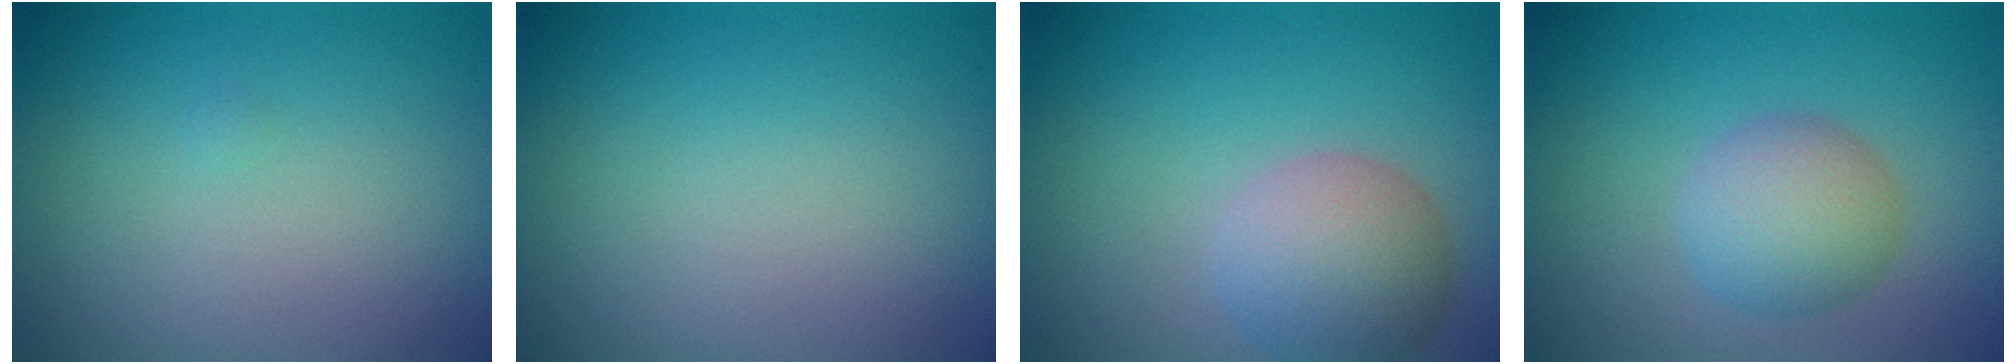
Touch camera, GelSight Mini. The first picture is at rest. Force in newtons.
{"total": 0.0}
{"total": 4.8, "press": 4.8, "slide": 0.3}
{"total": 3.9, "press": 3.9, "slide": 0.1}